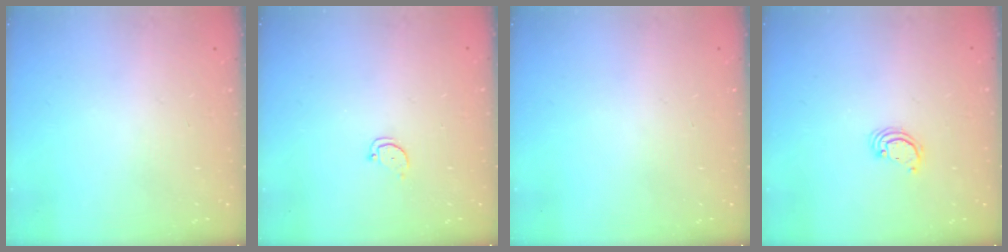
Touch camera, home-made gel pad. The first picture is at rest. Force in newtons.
{"total": 2.0, "press": 2.0, "slide": 0.2}
{"total": 0.0}
{"total": 2.6, "press": 2.6, "slide": 0.2}